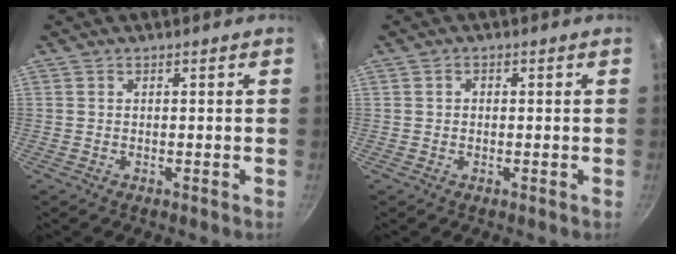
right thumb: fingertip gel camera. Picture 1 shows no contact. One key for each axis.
{"total": 1.0, "fx": 0.0, "fy": 0.9, "fz": 0.5, "tx": -0.008, "ty": 0.005, "tz": -0.001}